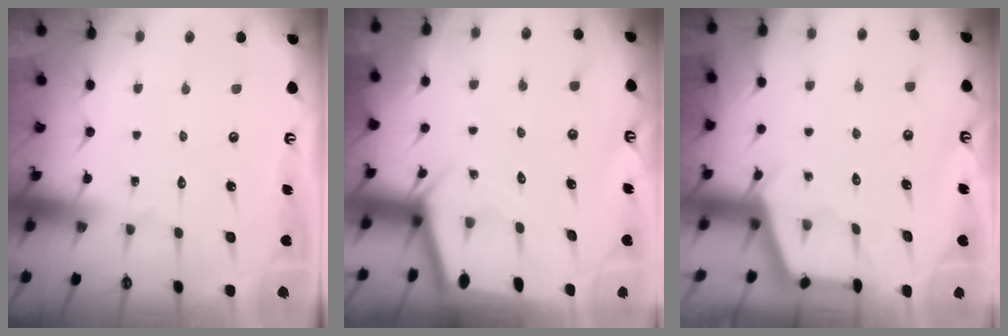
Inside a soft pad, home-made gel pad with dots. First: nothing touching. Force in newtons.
{"total": 2.7, "press": 2.7, "slide": 0.3}
{"total": 2.8, "press": 2.8, "slide": 0.3}